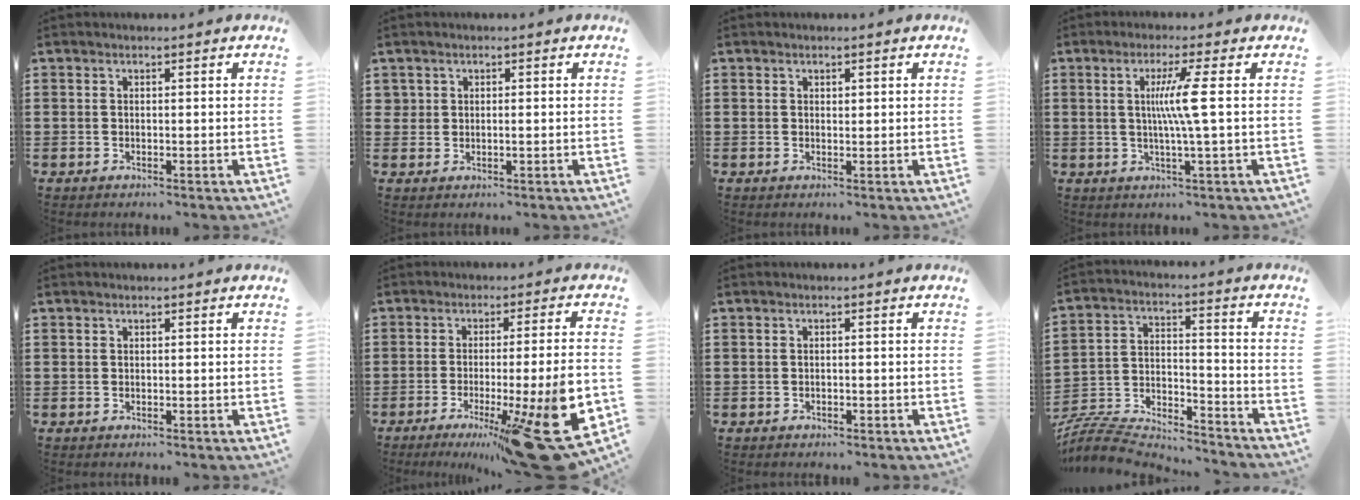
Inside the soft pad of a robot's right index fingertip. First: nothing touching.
{"total": 0.9, "force": [0.1, 0.5, 0.7], "torque": [-0.015, 0.002, 0.001]}
{"total": 0.6, "force": [0.4, 0.4, 0.2], "torque": [-0.004, 0.002, 0.007]}
{"total": 6.4, "force": [0.5, -1.1, 6.3], "torque": [-0.117, -0.007, 0.000]}
{"total": 0.0}
{"total": 15.7, "force": [-6.1, 1.5, 14.4], "torque": [-0.193, -0.013, -0.088]}
{"total": 0.5, "force": [-0.4, 0.3, 0.1], "torque": [-0.005, -0.001, -0.009]}
{"total": 7.0, "force": [-7.0, 0.5, 0.8], "torque": [-0.041, -0.004, -0.146]}